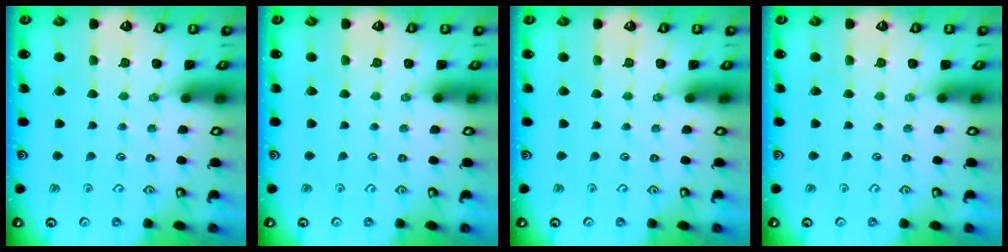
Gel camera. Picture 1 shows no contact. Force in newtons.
{"total": 0.0}
{"total": 0.0}
{"total": 0.0}